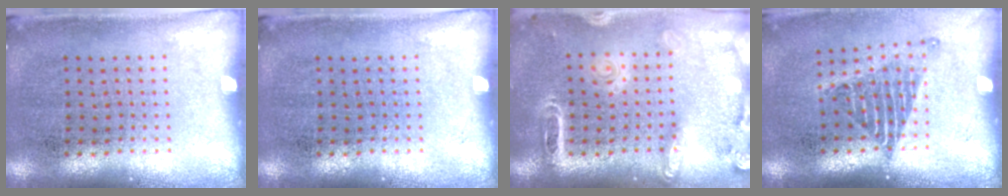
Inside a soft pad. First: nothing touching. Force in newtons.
{"total": 0.0}
{"total": 2.1, "press": 1.9, "slide": 0.9}
{"total": 1.5, "press": 1.2, "slide": 0.9}